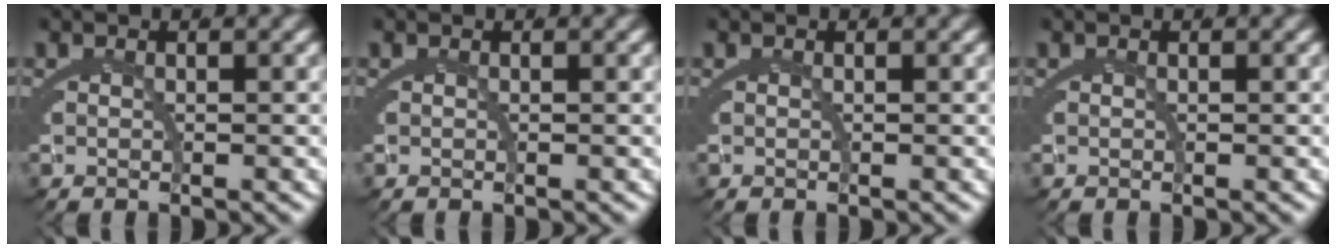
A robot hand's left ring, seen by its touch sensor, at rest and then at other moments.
{"total": 0.0}
{"total": 0.0}
{"total": 0.0}